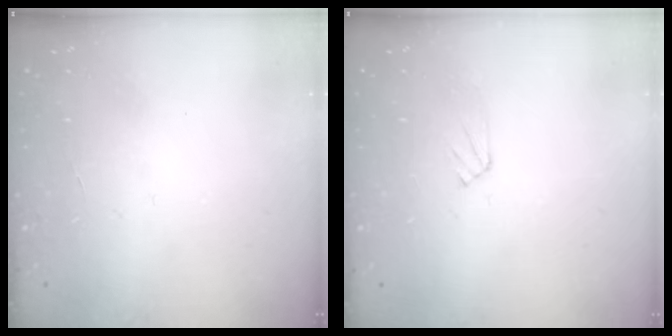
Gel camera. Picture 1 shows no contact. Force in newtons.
{"total": 4.7, "press": 4.7, "slide": 0.6}